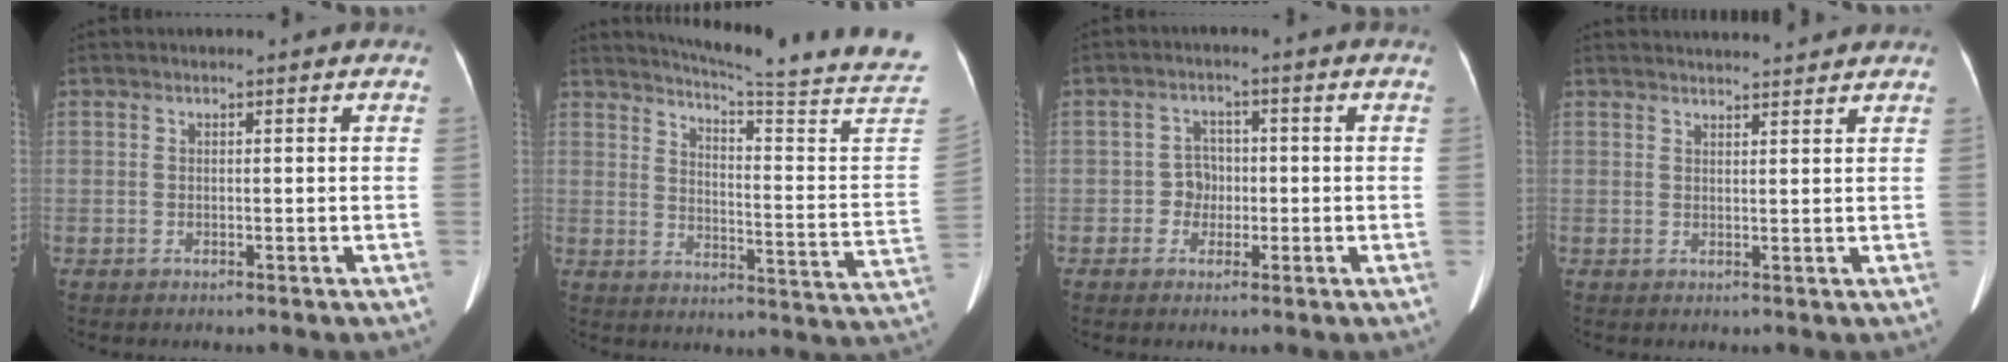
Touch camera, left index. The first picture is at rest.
{"total": 25.0, "force": [23.0, -2.5, 9.6], "torque": [-0.153, -0.140, 0.275]}
{"total": 3.0, "force": [-0.8, 2.7, 1.0], "torque": [-0.014, 0.007, -0.016]}
{"total": 7.2, "force": [7.0, 0.2, 1.6], "torque": [-0.022, 0.024, 0.087]}